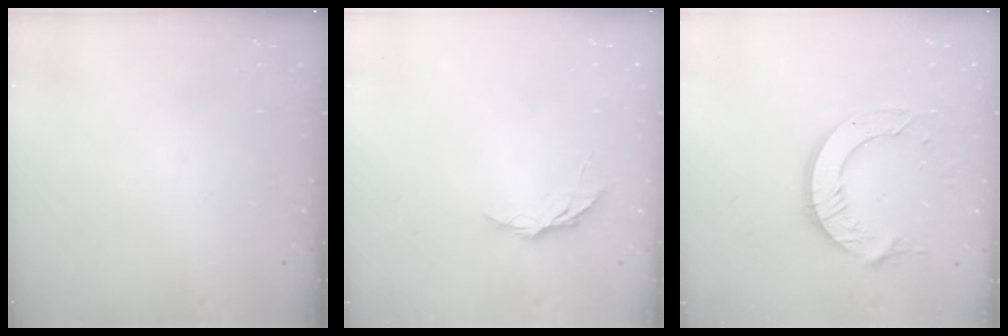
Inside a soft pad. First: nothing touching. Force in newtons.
{"total": 5.1, "press": 5.1, "slide": 0.4}
{"total": 11.2, "press": 11.1, "slide": 1.3}